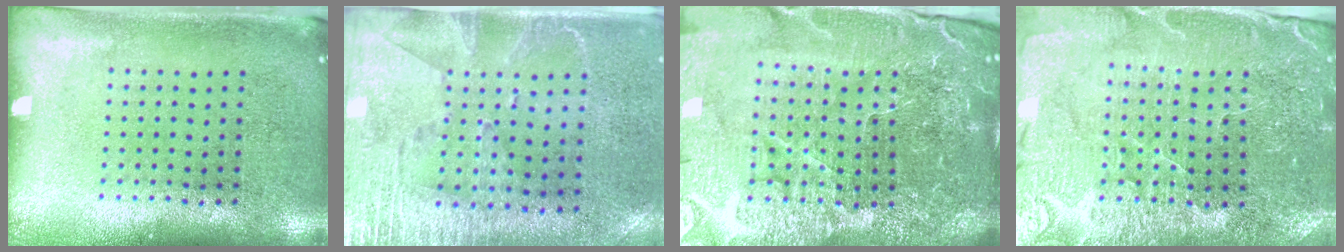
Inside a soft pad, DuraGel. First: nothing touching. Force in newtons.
{"total": 2.8, "press": 2.4, "slide": 1.5}
{"total": 6.2, "press": 5.6, "slide": 2.8}
{"total": 3.4, "press": 3.4, "slide": 0.3}